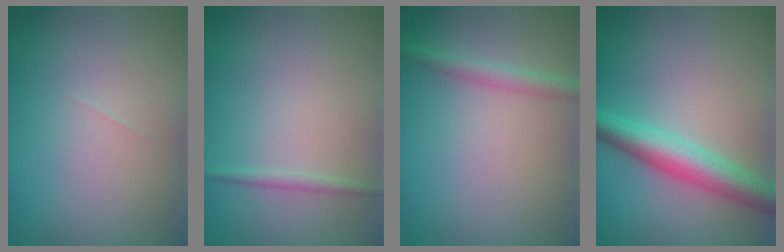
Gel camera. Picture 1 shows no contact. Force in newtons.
{"total": 0.8, "press": 0.8, "slide": 0.1}
{"total": 2.0, "press": 2.0, "slide": 0.0}
{"total": 4.4, "press": 4.4, "slide": 0.1}